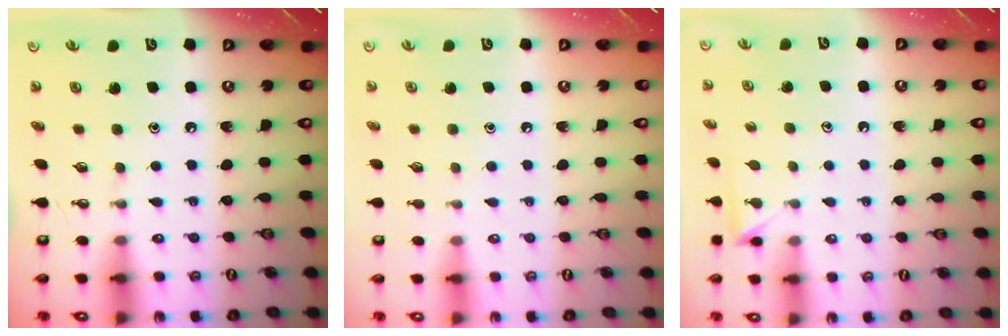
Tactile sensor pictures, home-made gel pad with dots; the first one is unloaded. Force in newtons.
{"total": 4.5, "press": 4.4, "slide": 0.6}
{"total": 2.9, "press": 2.9, "slide": 0.3}